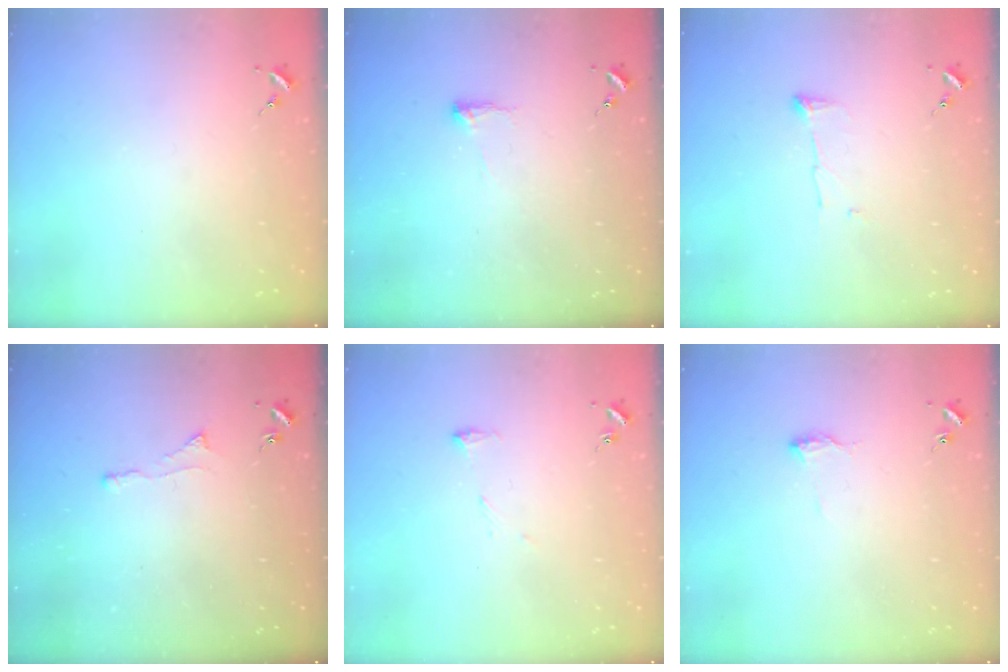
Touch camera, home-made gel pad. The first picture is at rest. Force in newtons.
{"total": 4.2, "press": 4.2, "slide": 0.7}
{"total": 5.4, "press": 5.4, "slide": 0.6}
{"total": 3.1, "press": 3.1, "slide": 0.6}
{"total": 6.5, "press": 6.5, "slide": 0.7}
{"total": 5.7, "press": 5.7, "slide": 0.7}